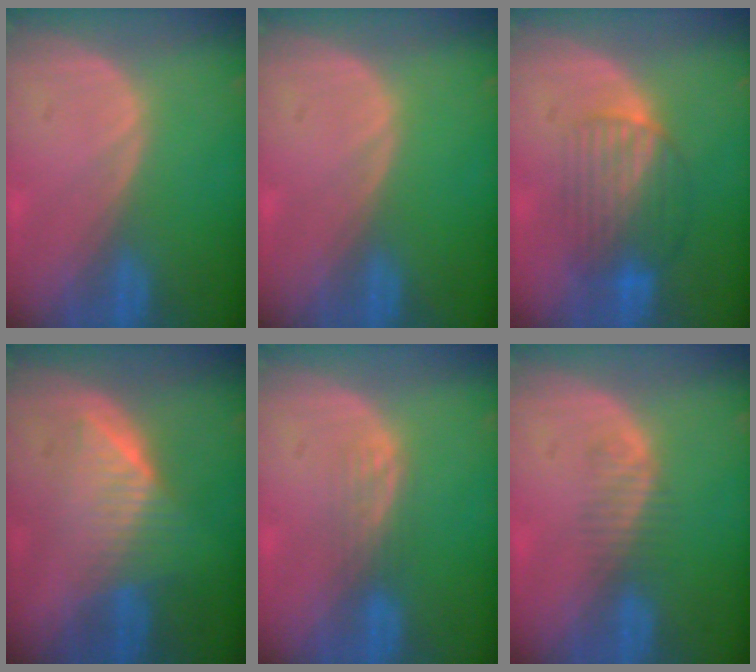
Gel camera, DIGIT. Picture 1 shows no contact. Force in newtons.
{"total": 0.0}
{"total": 6.7, "press": 6.6, "slide": 1.2}
{"total": 6.4, "press": 6.0, "slide": 2.2}
{"total": 2.4, "press": 2.3, "slide": 0.4}
{"total": 2.2, "press": 2.0, "slide": 0.9}